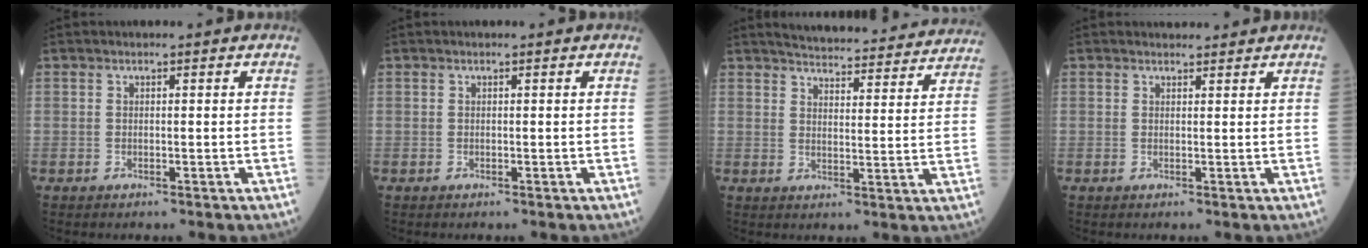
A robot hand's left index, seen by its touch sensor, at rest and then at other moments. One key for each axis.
{"total": 0.0}
{"total": 23.8, "fx": 22.5, "fy": 3.1, "fz": 7.2, "tx": -0.099, "ty": -0.027, "tz": 0.271}
{"total": 2.0, "fx": 1.9, "fy": 0.3, "fz": 0.2, "tx": -0.008, "ty": 0.015, "tz": 0.034}